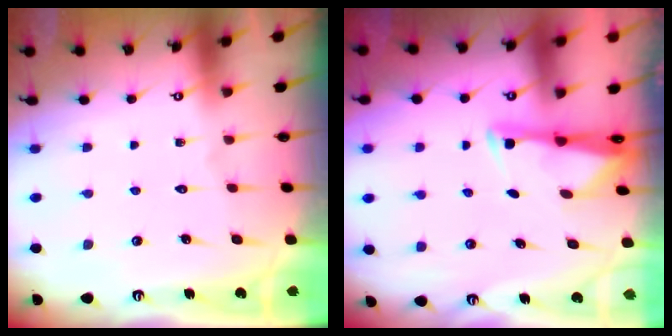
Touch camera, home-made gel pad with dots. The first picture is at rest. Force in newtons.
{"total": 2.6, "press": 2.6, "slide": 0.4}